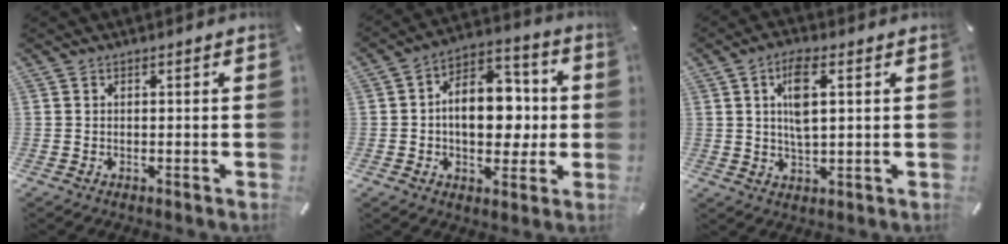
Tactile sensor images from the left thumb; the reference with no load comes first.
{"total": 14.2, "force": [-0.3, 9.6, 10.4], "torque": [-0.155, -0.002, 0.000]}
{"total": 7.4, "force": [1.8, 3.0, 6.5], "torque": [-0.139, 0.001, 0.026]}